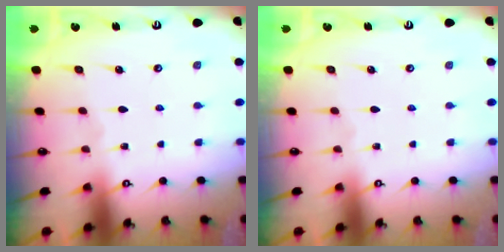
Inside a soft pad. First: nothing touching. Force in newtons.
{"total": 0.0}